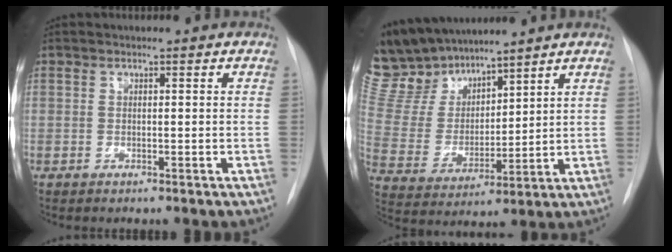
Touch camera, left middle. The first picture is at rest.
{"total": 12.8, "force": [11.5, 4.2, 3.7], "torque": [-0.092, 0.013, 0.235]}